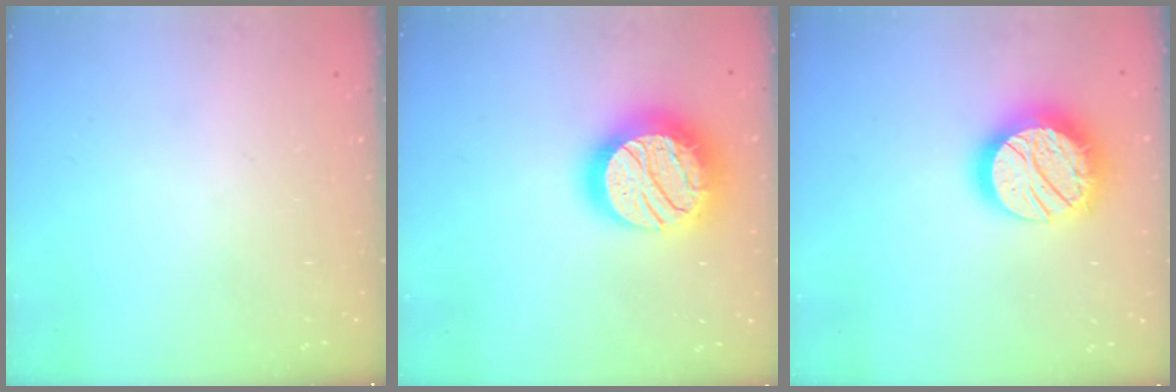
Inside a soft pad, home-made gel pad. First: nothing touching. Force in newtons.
{"total": 25.5, "press": 25.4, "slide": 2.1}
{"total": 18.7, "press": 18.7, "slide": 1.1}